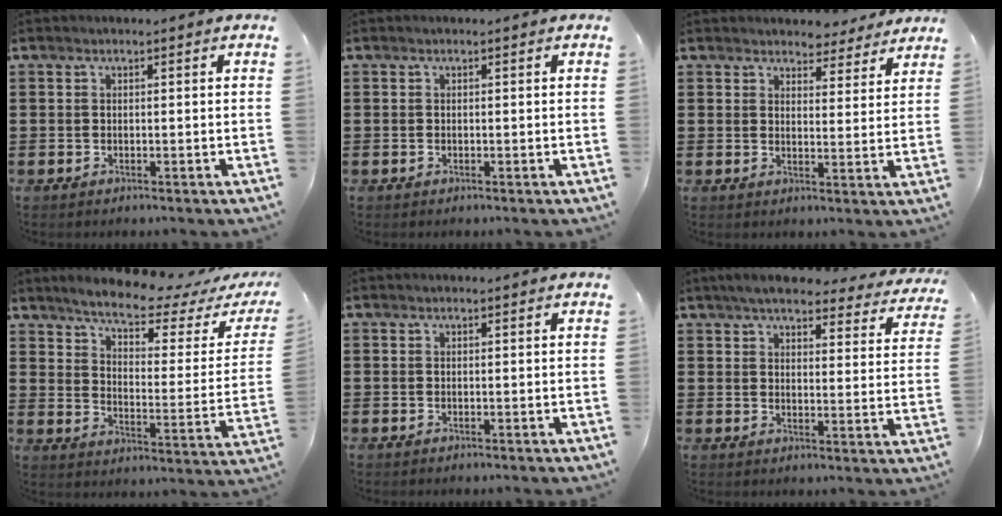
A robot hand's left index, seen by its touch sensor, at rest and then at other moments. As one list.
[{"total": 0.0}, {"total": 3.9, "force": [3.8, 0.7, 0.1], "torque": [-0.009, -0.016, 0.068]}, {"total": 7.0, "force": [6.2, 0.6, 3.2], "torque": [-0.083, -0.038, 0.105]}, {"total": 0.0}, {"total": 5.4, "force": [4.9, 0.5, 2.2], "torque": [-0.053, -0.024, 0.083]}]